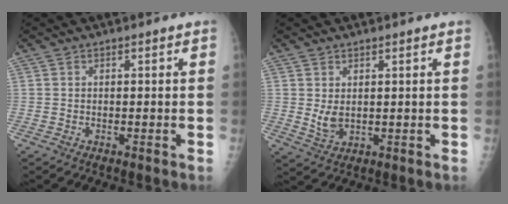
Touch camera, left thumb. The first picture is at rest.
{"total": 3.9, "force": [1.3, 2.2, 3.0], "torque": [-0.049, -0.018, 0.031]}